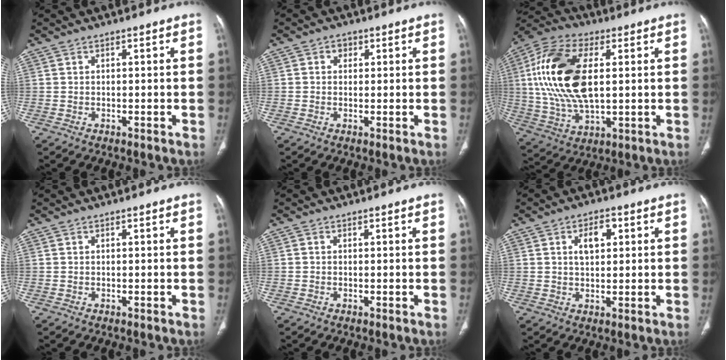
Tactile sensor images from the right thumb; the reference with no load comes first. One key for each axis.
{"total": 1.8, "fx": 0.6, "fy": 1.5, "fz": 0.7, "tx": 0.002, "ty": 0.001, "tz": 0.004}
{"total": 20.1, "fx": 3.2, "fy": 10.4, "fz": 16.8, "tx": -0.342, "ty": 0.002, "tz": 0.059}
{"total": 0.0}
{"total": 0.0}
{"total": 5.1, "fx": 1.7, "fy": 2.8, "fz": 3.9, "tx": -0.054, "ty": 0.001, "tz": 0.028}